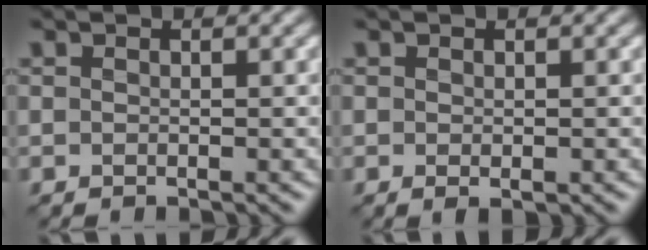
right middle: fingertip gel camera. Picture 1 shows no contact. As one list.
[{"total": 0.9, "force": [-0.2, 0.4, 0.7], "torque": [-0.014, 0.001, -0.003]}]